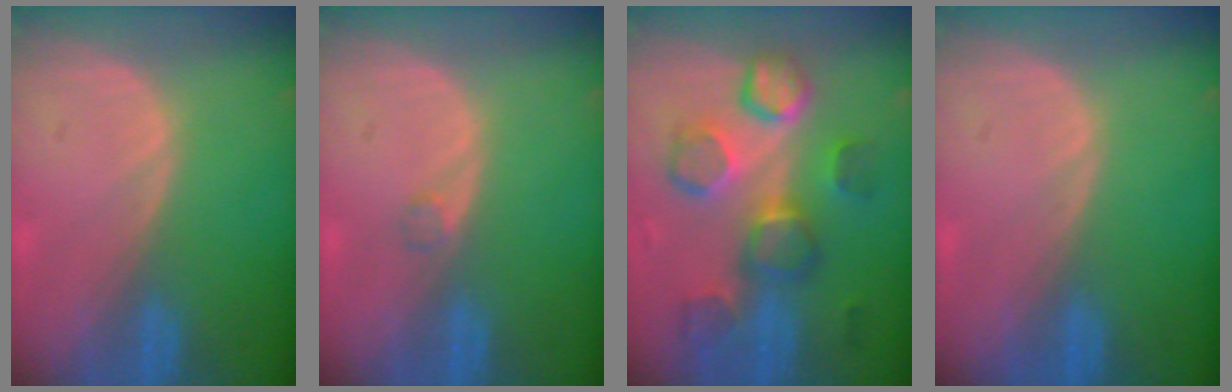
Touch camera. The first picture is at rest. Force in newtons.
{"total": 0.9, "press": 0.9, "slide": 0.1}
{"total": 9.2, "press": 9.1, "slide": 0.4}
{"total": 0.0}